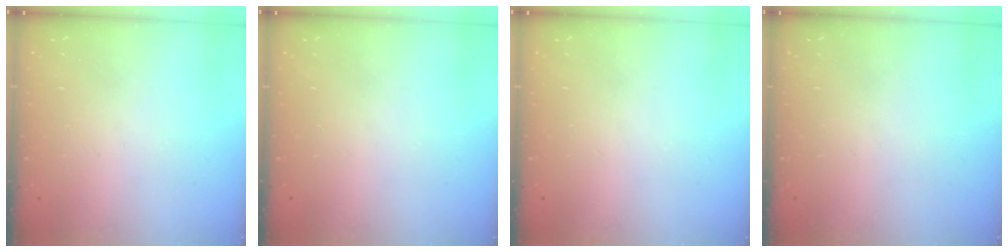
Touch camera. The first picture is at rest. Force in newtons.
{"total": 0.0}
{"total": 0.0}
{"total": 0.0}